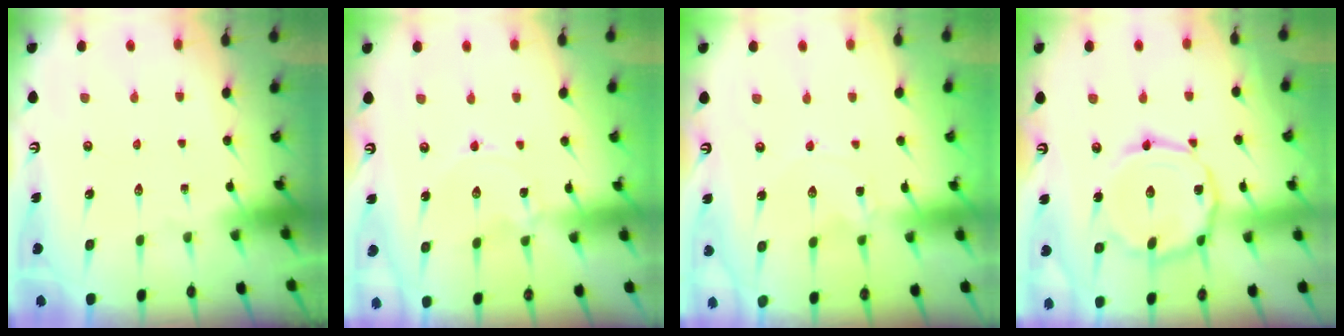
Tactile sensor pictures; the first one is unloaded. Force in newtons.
{"total": 0.0}
{"total": 0.0}
{"total": 13.3, "press": 13.3, "slide": 0.8}